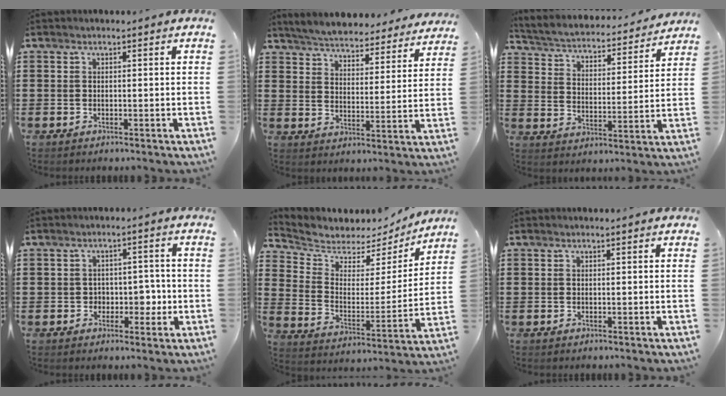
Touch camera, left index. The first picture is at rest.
{"total": 5.1, "force": [5.1, -0.3, 0.4], "torque": [-0.037, -0.043, 0.085]}
{"total": 3.1, "force": [3.1, 0.3, 0.7], "torque": [-0.034, -0.032, 0.042]}
{"total": 3.7, "force": [-0.6, 3.1, 1.9], "torque": [-0.033, 0.000, -0.021]}
{"total": 5.1, "force": [4.5, 2.3, 0.0], "torque": [-0.042, -0.036, 0.074]}
{"total": 0.0}